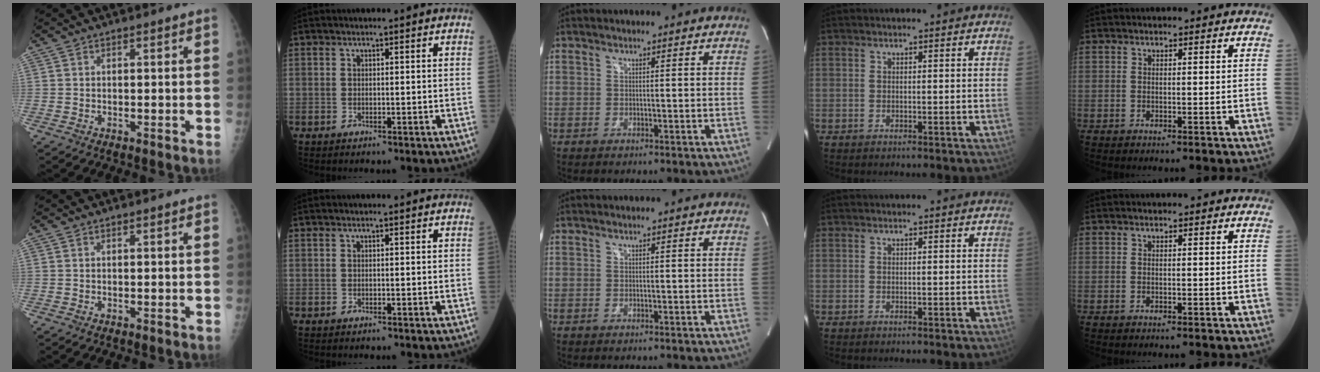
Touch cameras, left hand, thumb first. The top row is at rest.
{}